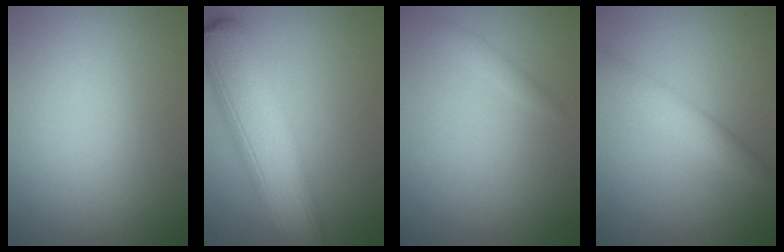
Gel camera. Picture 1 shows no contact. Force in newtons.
{"total": 10.0, "press": 10.0, "slide": 0.5}
{"total": 0.8, "press": 0.8, "slide": 0.0}
{"total": 2.9, "press": 2.9, "slide": 0.1}